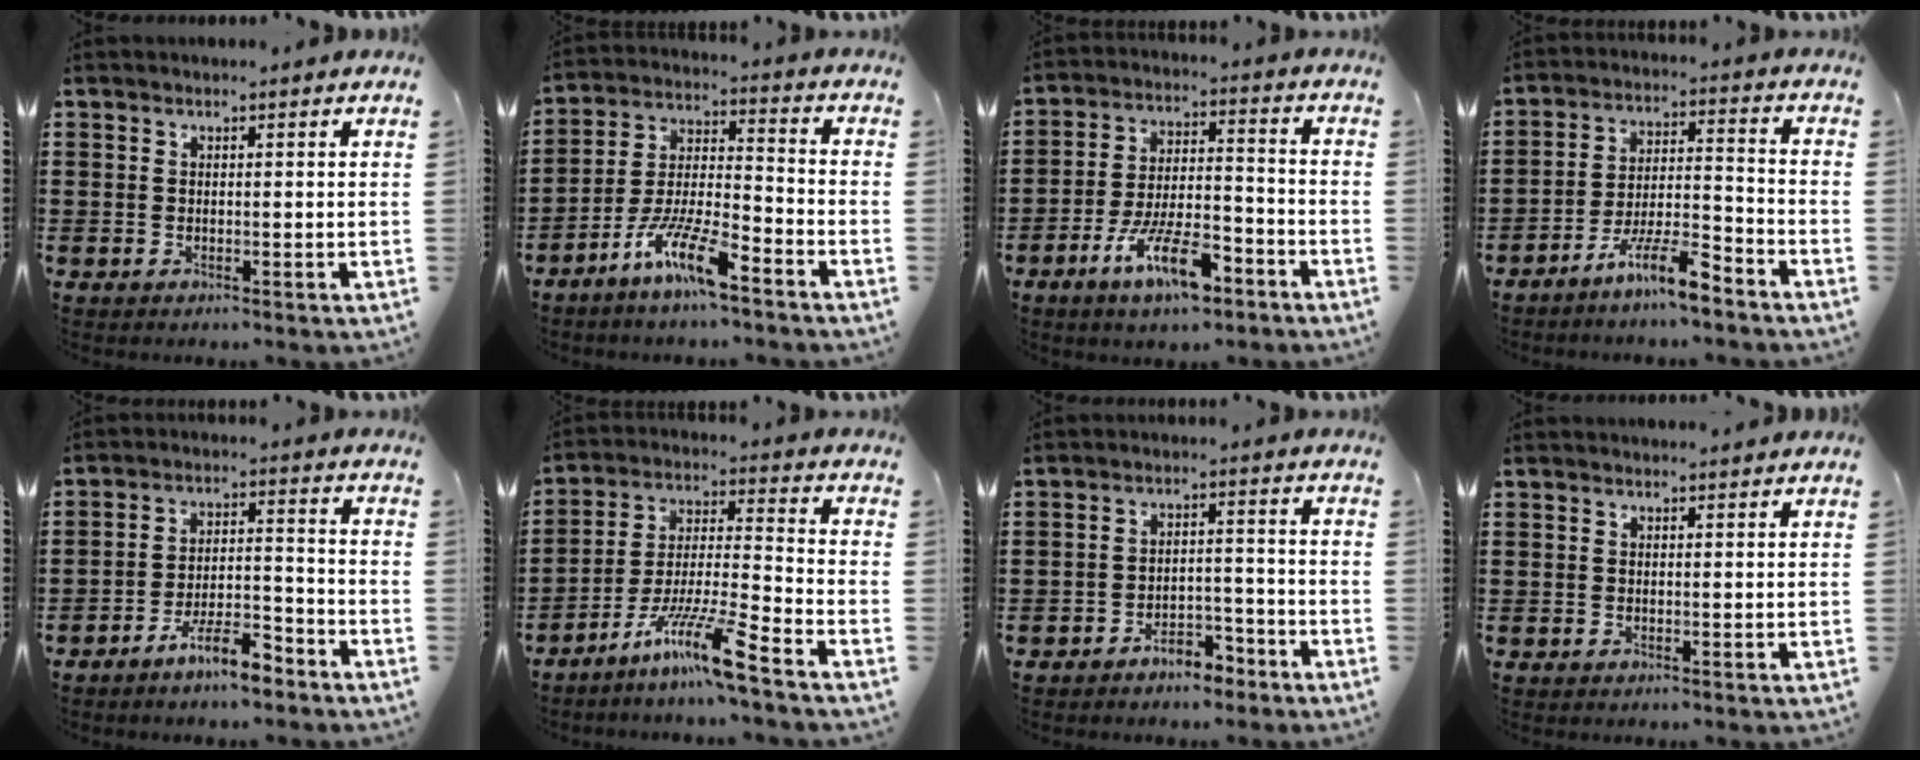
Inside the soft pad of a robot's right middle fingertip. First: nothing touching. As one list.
[{"total": 9.9, "force": [-7.1, 1.7, 6.7], "torque": [-0.144, -0.001, -0.137]}, {"total": 10.5, "force": [-6.3, 3.3, 7.7], "torque": [-0.156, 0.003, -0.119]}, {"total": 8.8, "force": [-6.7, 1.0, 5.5], "torque": [-0.111, -0.001, -0.130]}, {"total": 7.1, "force": [-5.7, 1.4, 4.0], "torque": [-0.081, 0.004, -0.110]}, {"total": 11.0, "force": [-8.3, 0.1, 7.3], "torque": [-0.142, -0.001, -0.164]}, {"total": 4.3, "force": [-4.0, 1.1, 1.0], "torque": [-0.019, 0.011, -0.082]}, {"total": 0.7, "force": [0.7, -0.1, 0.1], "torque": [0.004, -0.005, 0.011]}]